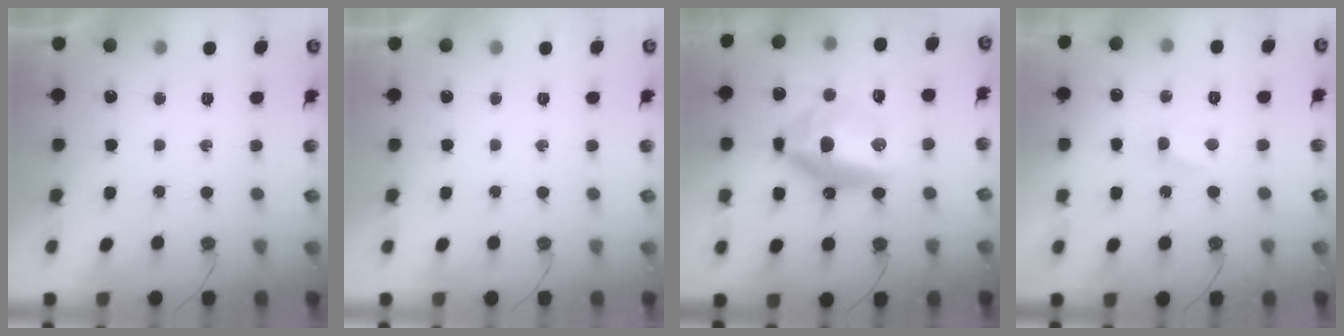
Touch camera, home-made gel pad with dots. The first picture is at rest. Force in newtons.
{"total": 0.0}
{"total": 12.6, "press": 12.4, "slide": 2.4}
{"total": 2.8, "press": 2.8, "slide": 0.3}